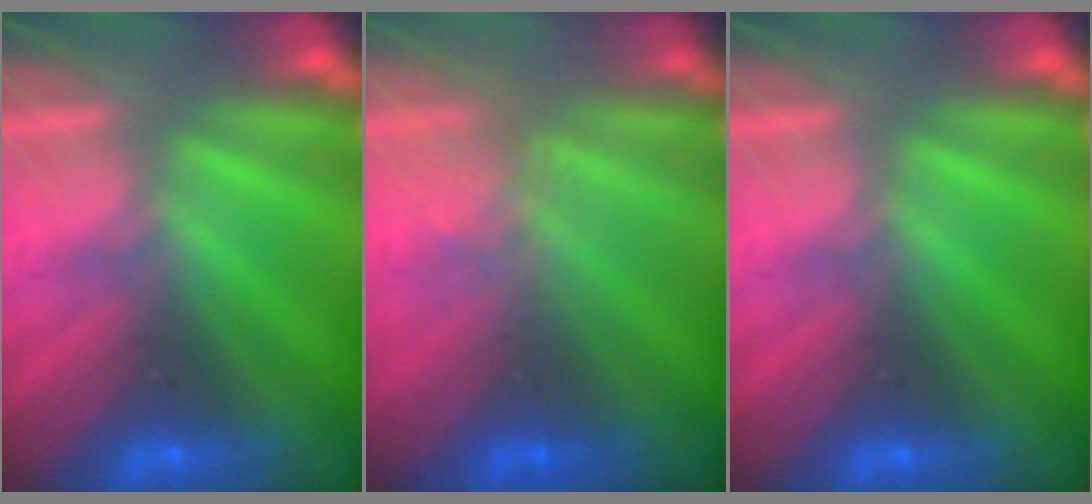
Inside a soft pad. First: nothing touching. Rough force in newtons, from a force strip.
{"total": 1.1}
{"total": 0.0}